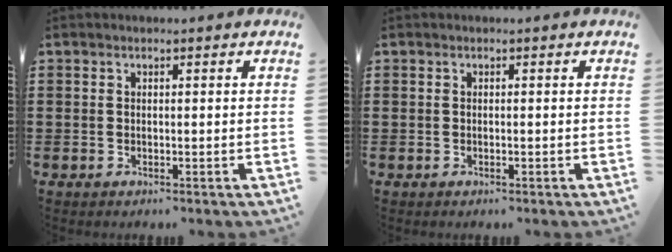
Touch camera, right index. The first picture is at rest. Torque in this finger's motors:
{"motor_torque": [0.03, 0.08, 0.04, -0.01]}